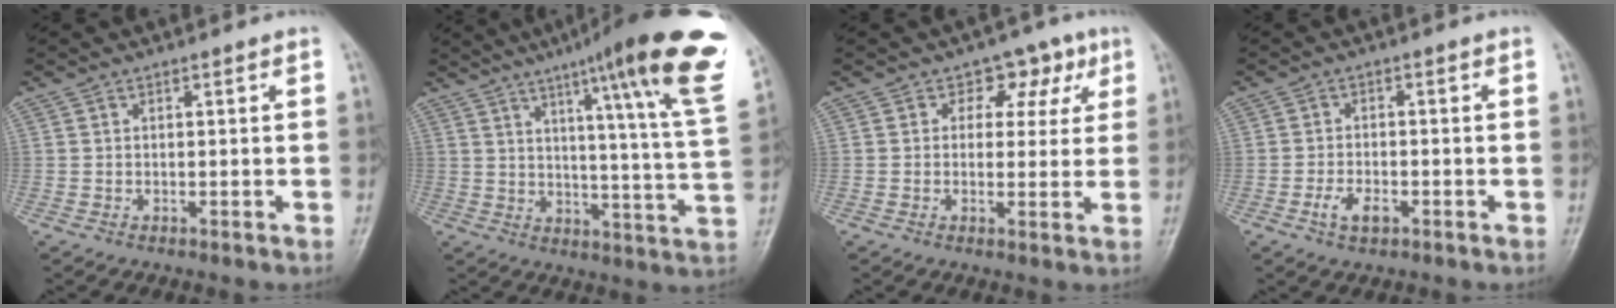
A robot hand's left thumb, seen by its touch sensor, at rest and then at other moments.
{"total": 24.0, "force": [13.4, 2.2, 19.8], "torque": [-0.261, -0.049, 0.174]}
{"total": 6.0, "force": [2.5, 4.6, 3.0], "torque": [0.006, -0.001, 0.024]}
{"total": 3.7, "force": [-1.7, 2.0, 2.5], "torque": [-0.047, 0.009, -0.031]}